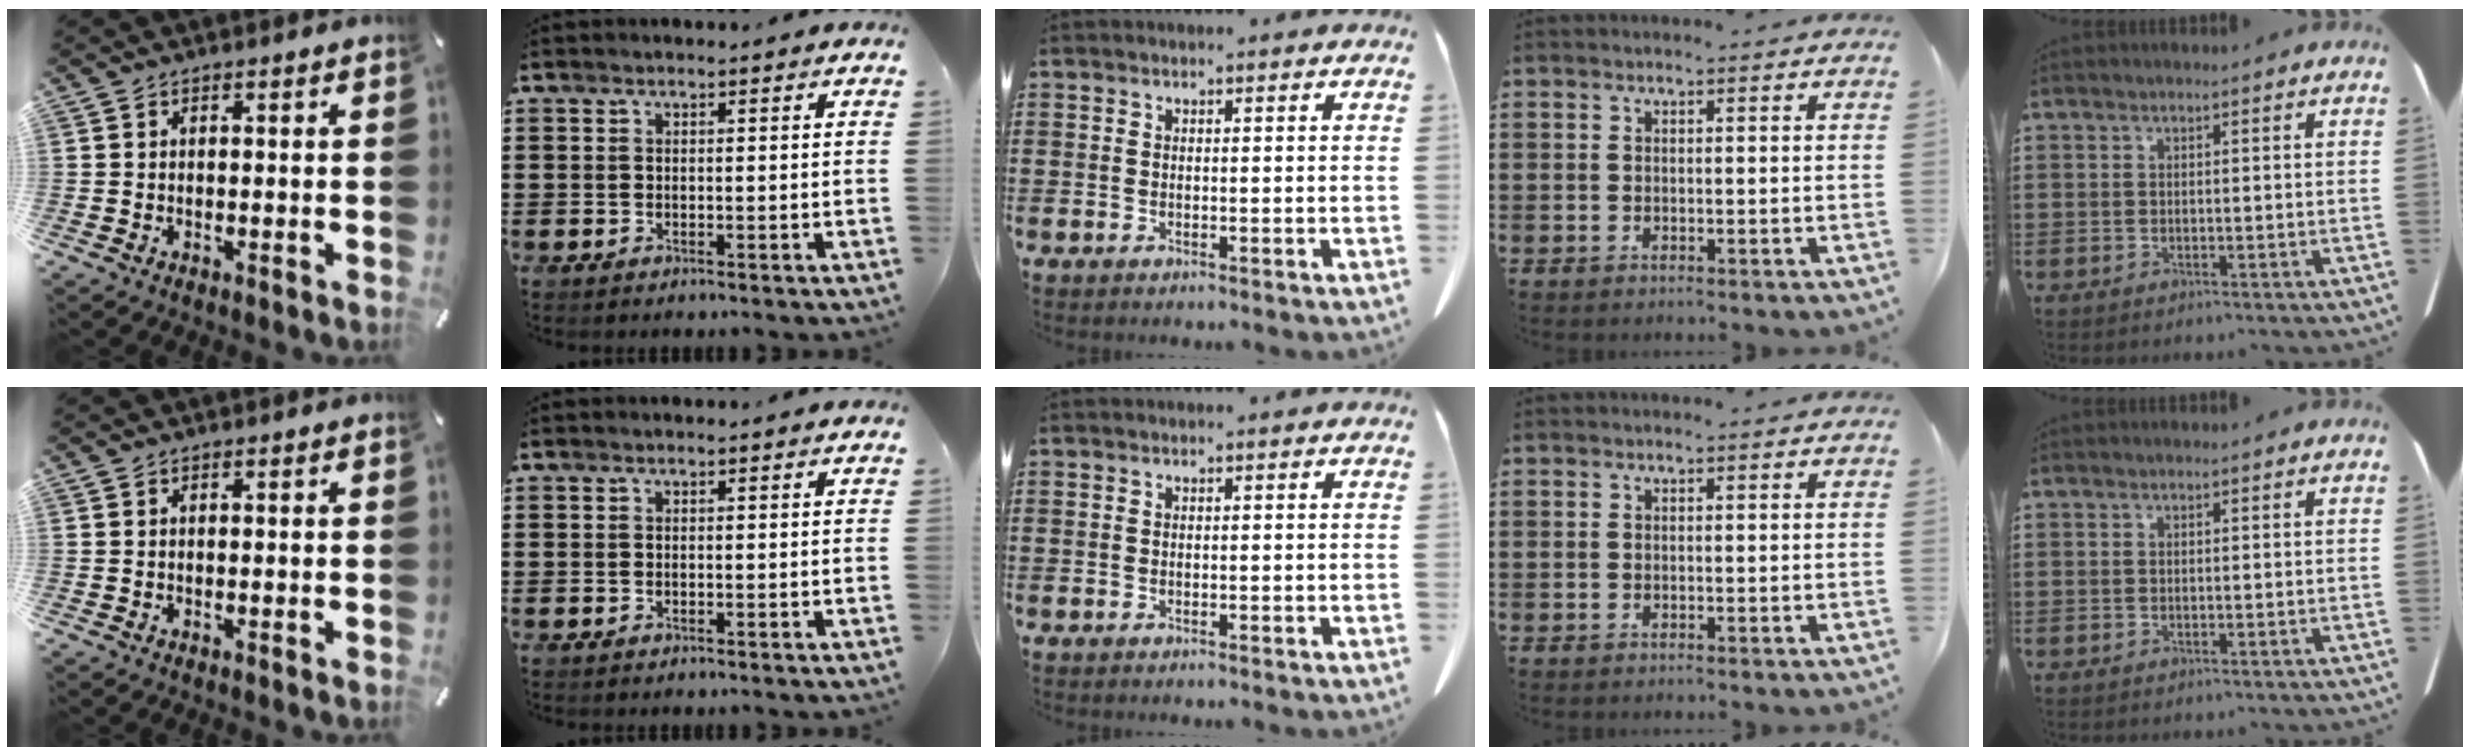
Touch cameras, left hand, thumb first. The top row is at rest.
{}